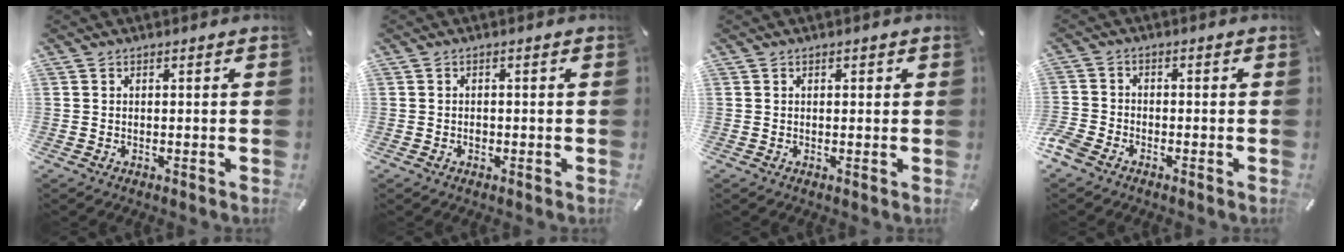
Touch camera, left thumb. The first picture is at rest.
{"total": 0.9, "force": [-0.3, 0.7, 0.5], "torque": [-0.011, 0.002, -0.006]}
{"total": 0.6, "force": [0.2, 0.4, 0.4], "torque": [-0.009, 0.004, 0.001]}
{"total": 3.7, "force": [-2.8, 2.0, 1.4], "torque": [-0.038, 0.009, -0.057]}